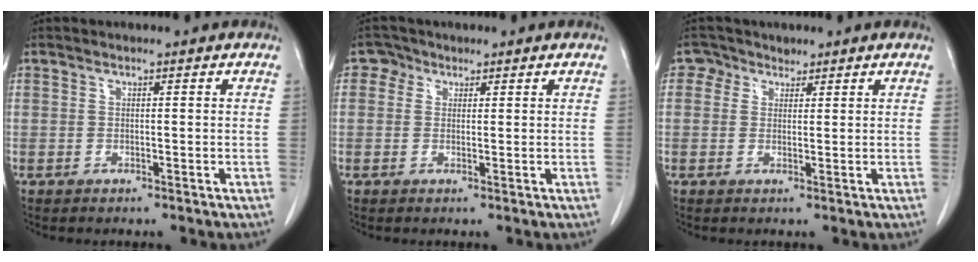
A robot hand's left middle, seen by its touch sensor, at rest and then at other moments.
{"total": 2.0, "force": [1.0, 1.7, 0.3], "torque": [0.002, 0.003, 0.010]}
{"total": 2.5, "force": [1.5, 2.0, -0.1], "torque": [0.008, 0.011, 0.021]}